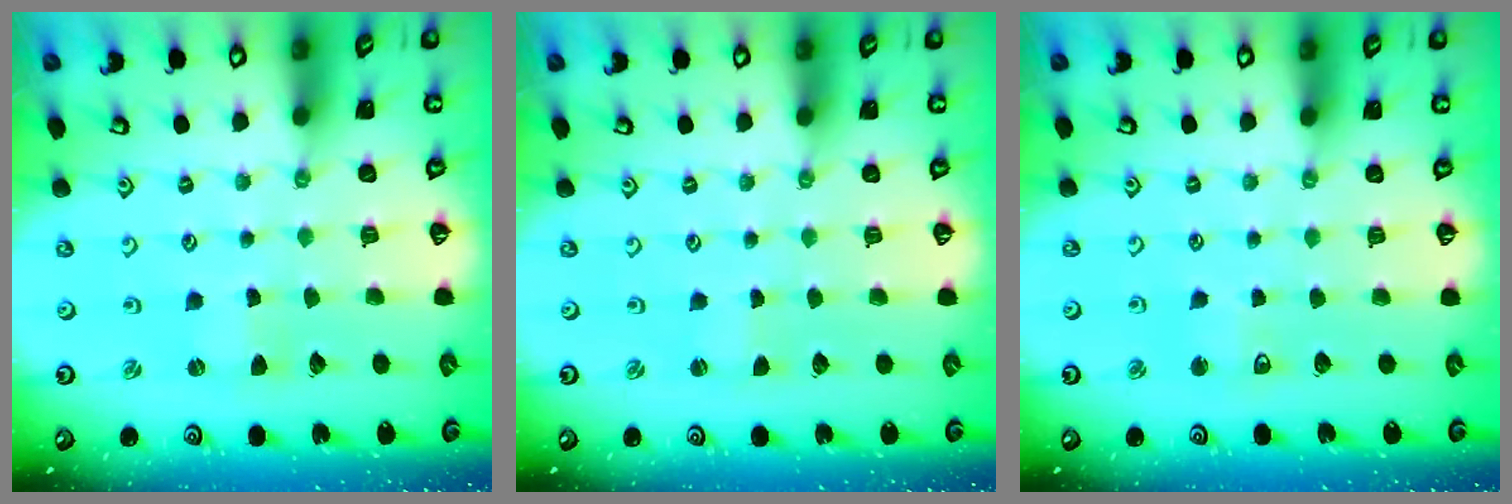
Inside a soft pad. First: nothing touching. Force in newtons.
{"total": 0.0}
{"total": 4.4, "press": 4.3, "slide": 0.8}